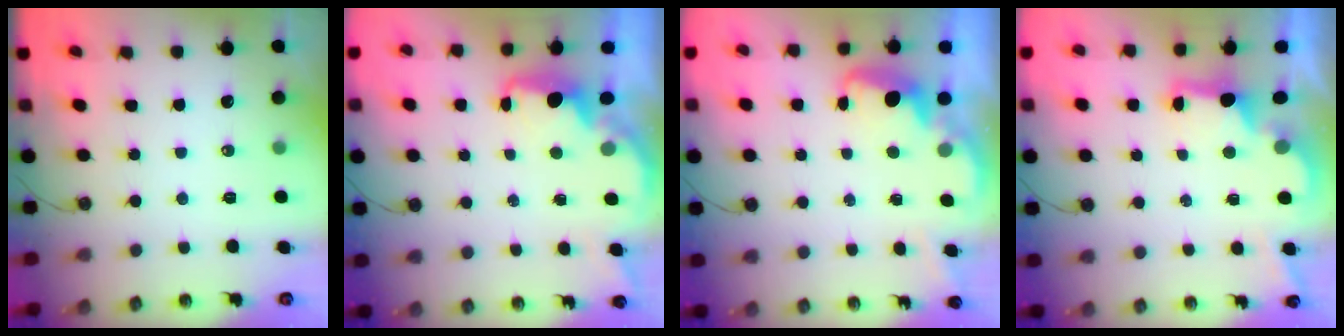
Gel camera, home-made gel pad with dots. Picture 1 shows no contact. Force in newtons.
{"total": 2.4, "press": 2.2, "slide": 0.8}
{"total": 2.8, "press": 2.7, "slide": 0.6}
{"total": 2.5, "press": 2.4, "slide": 0.7}